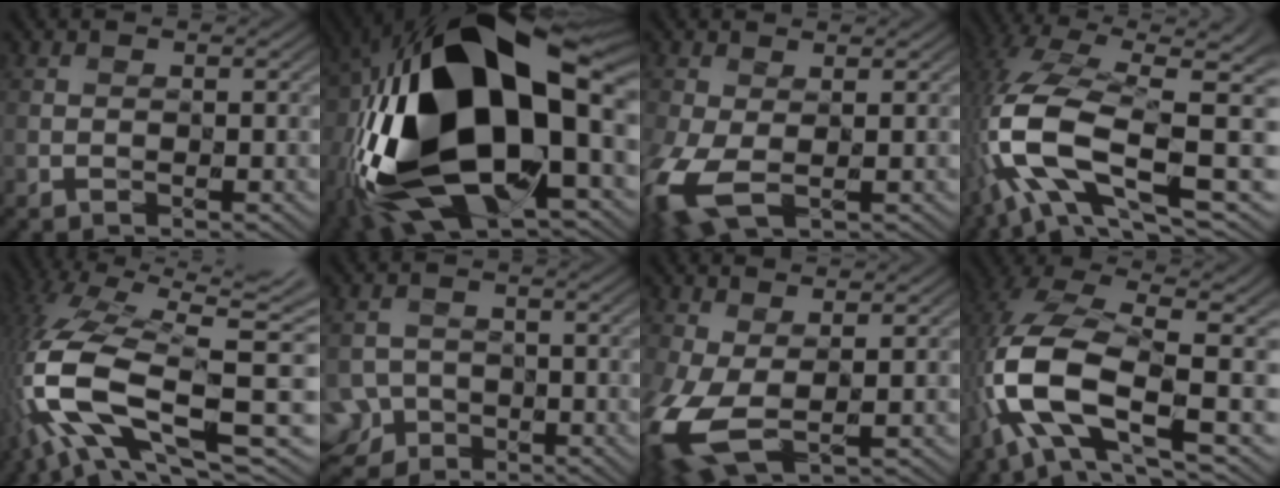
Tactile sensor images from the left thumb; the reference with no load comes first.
{"total": 21.7, "force": [-1.6, 11.0, 18.7], "torque": [-0.402, -0.034, -0.017]}
{"total": 5.6, "force": [-1.4, 2.9, 4.6], "torque": [-0.136, -0.020, -0.025]}
{"total": 14.0, "force": [-2.5, 4.7, 12.9], "torque": [-0.289, -0.007, -0.038]}
{"total": 15.3, "force": [-1.9, 5.2, 14.3], "torque": [-0.321, 0.000, -0.028]}
{"total": 5.3, "force": [-3.3, 4.0, 1.0], "torque": [-0.015, -0.011, -0.060]}
{"total": 6.5, "force": [0.0, 3.0, 5.7], "torque": [-0.160, -0.013, -0.001]}
{"total": 12.2, "force": [-1.4, 4.1, 11.4], "torque": [-0.259, -0.003, -0.032]}